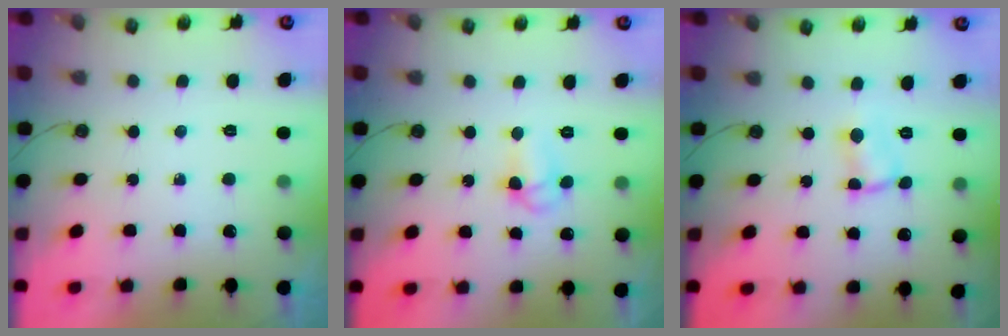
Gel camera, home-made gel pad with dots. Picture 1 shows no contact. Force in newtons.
{"total": 6.4, "press": 5.3, "slide": 3.6}
{"total": 1.5, "press": 1.5, "slide": 0.2}